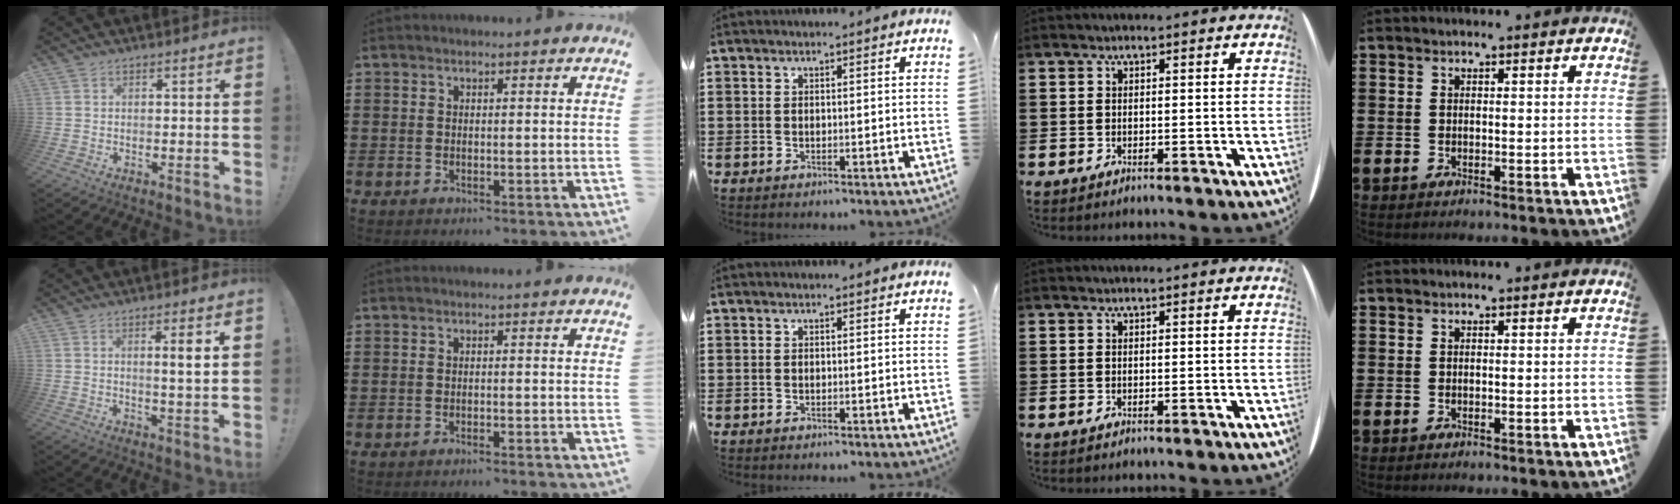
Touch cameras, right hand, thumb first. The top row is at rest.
{"thumb": {"total": 4.8, "force": [1.4, -0.1, 4.6], "torque": [-0.067, -0.012, 0.013]}, "index": {"total": 0.7, "force": [-0.7, -0.1, 0.2], "torque": [-0.005, -0.001, -0.014]}}